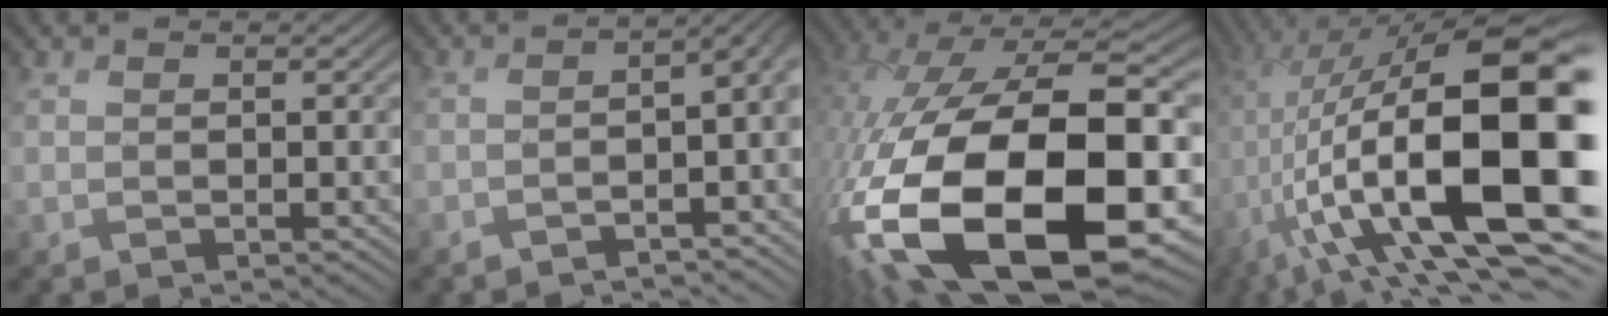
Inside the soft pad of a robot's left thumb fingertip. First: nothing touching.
{"total": 5.4, "force": [-2.4, 1.3, 4.6], "torque": [-0.049, -0.007, -0.040]}
{"total": 21.5, "force": [-7.0, 11.1, 17.0], "torque": [-0.387, -0.071, -0.088]}
{"total": 19.7, "force": [-2.4, 8.3, 17.7], "torque": [-0.323, -0.009, -0.043]}